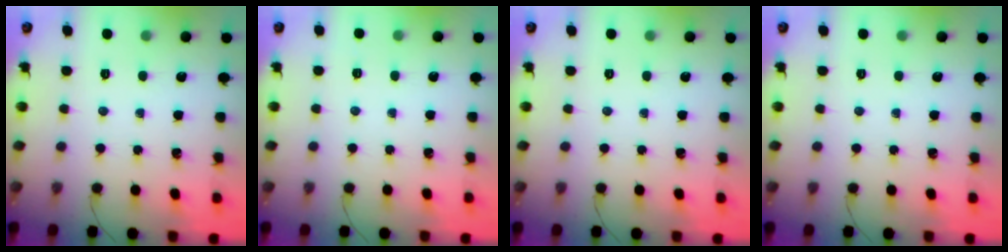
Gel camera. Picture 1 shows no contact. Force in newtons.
{"total": 2.6, "press": 2.3, "slide": 1.2}
{"total": 0.0}
{"total": 0.0}